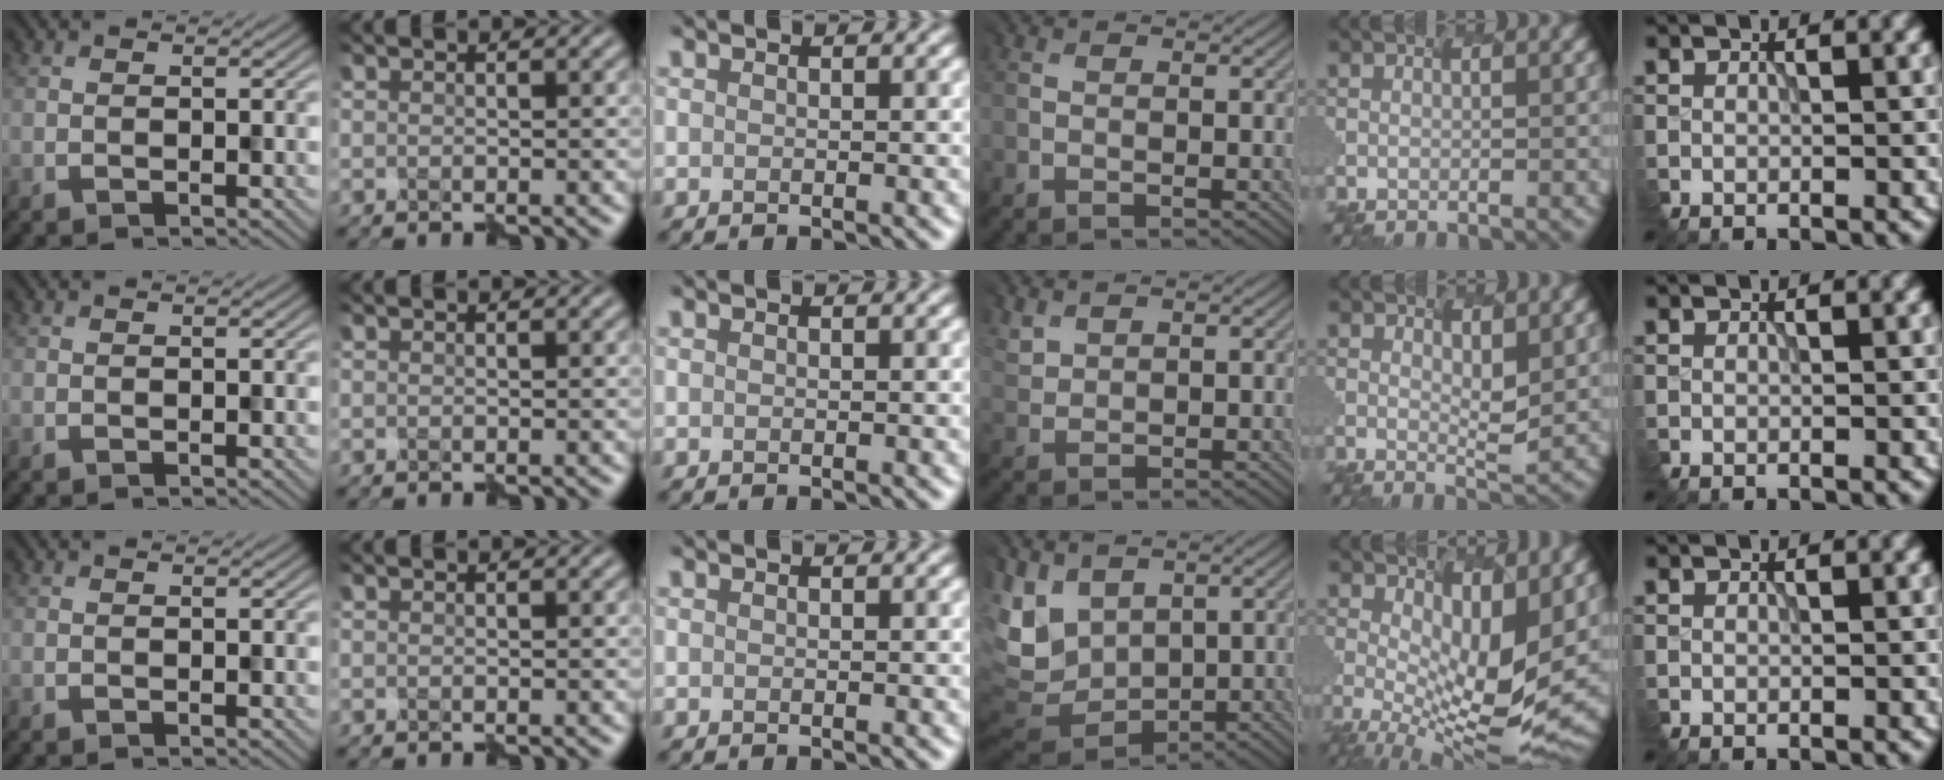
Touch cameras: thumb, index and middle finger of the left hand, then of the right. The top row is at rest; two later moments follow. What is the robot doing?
{"motion": "disassemble", "object": "puzzle pieces"}